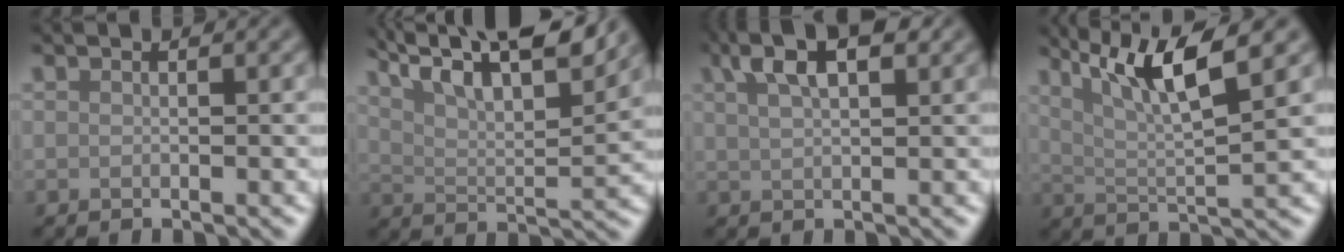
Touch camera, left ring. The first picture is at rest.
{"total": 14.4, "force": [9.9, 4.2, 9.5], "torque": [-0.145, 0.032, 0.121]}
{"total": 5.6, "force": [3.1, 2.1, 4.2], "torque": [-0.075, 0.016, 0.050]}
{"total": 6.9, "force": [3.4, 1.4, 5.8], "torque": [-0.103, 0.007, 0.065]}